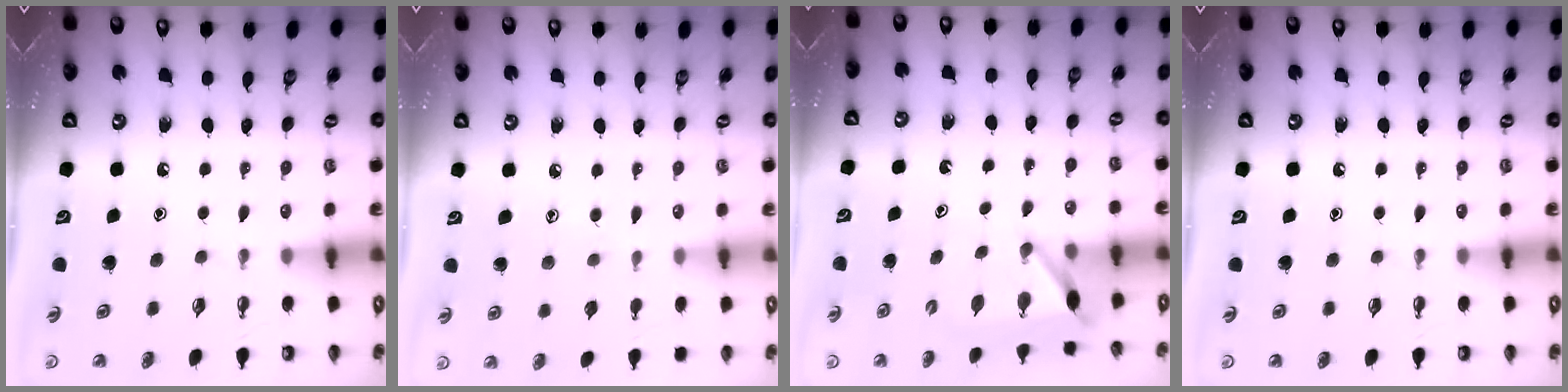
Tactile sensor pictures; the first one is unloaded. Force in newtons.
{"total": 5.3, "press": 5.3, "slide": 0.6}
{"total": 6.2, "press": 6.2, "slide": 0.7}
{"total": 0.0}